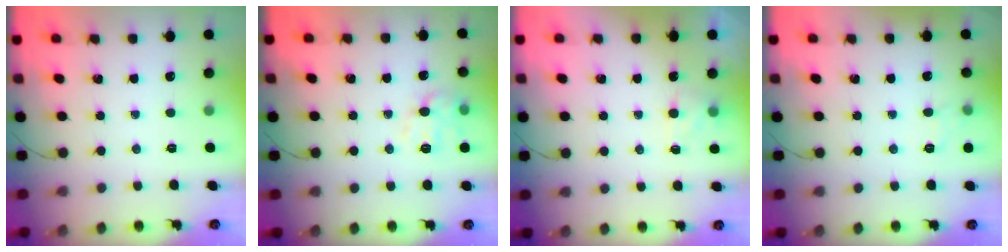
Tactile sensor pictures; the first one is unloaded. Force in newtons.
{"total": 10.1, "press": 10.1, "slide": 0.7}
{"total": 4.0, "press": 3.8, "slide": 1.1}
{"total": 5.9, "press": 5.7, "slide": 1.4}